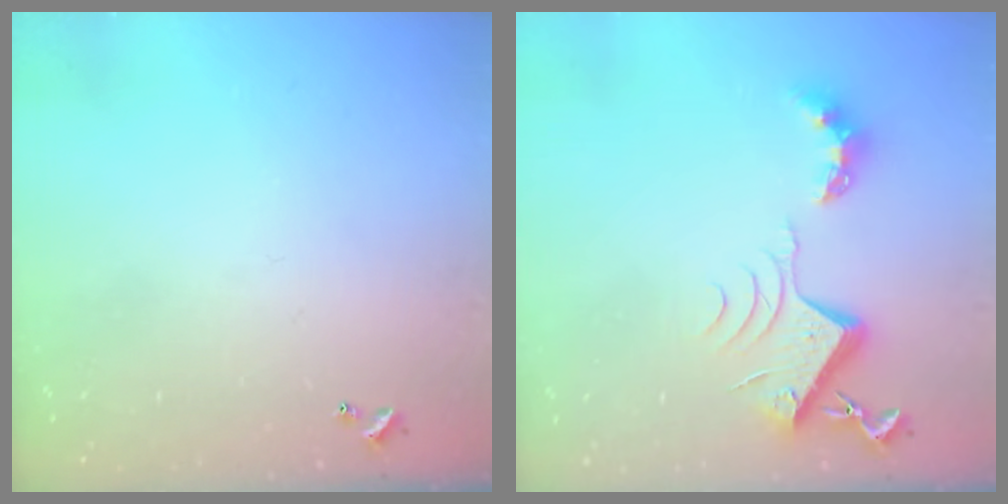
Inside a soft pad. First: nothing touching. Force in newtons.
{"total": 8.9, "press": 8.8, "slide": 1.1}